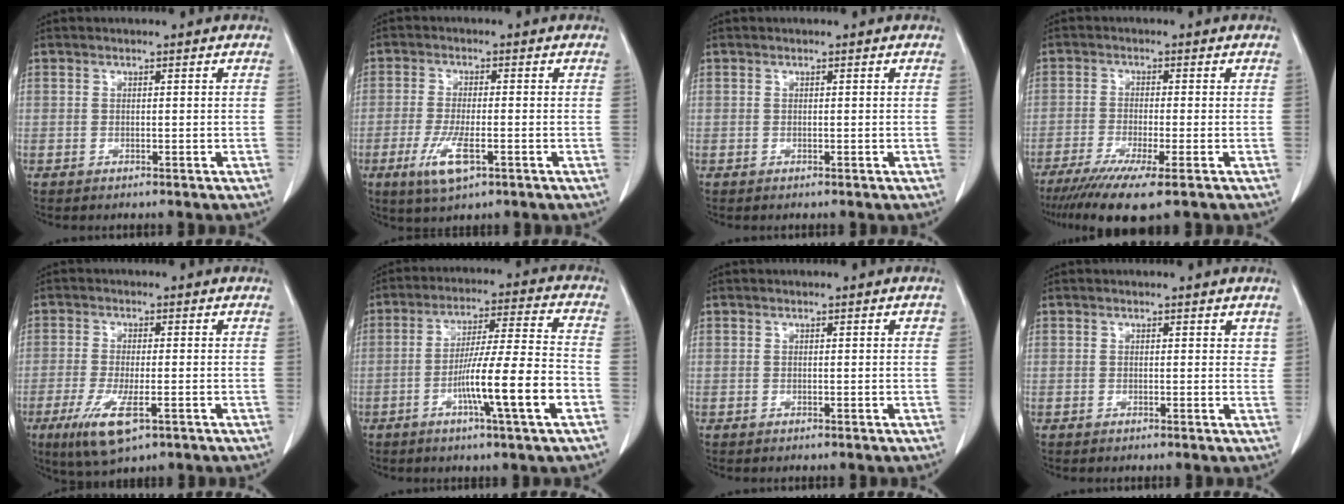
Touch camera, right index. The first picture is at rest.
{"total": 6.3, "force": [-2.7, 1.4, 5.5], "torque": [-0.112, -0.013, -0.045]}
{"total": 0.0}
{"total": 9.0, "force": [-5.9, 0.3, 6.8], "torque": [-0.112, -0.023, -0.095]}
{"total": 7.7, "force": [-3.6, 1.8, 6.5], "torque": [-0.131, -0.022, -0.058]}
{"total": 13.0, "force": [-4.7, -0.5, 12.1], "torque": [-0.207, -0.002, -0.080]}
{"total": 0.7, "force": [0.2, 0.3, 0.6], "torque": [-0.007, 0.005, 0.003]}
{"total": 1.5, "force": [1.0, 1.0, 0.6], "torque": [0.005, -0.002, 0.006]}